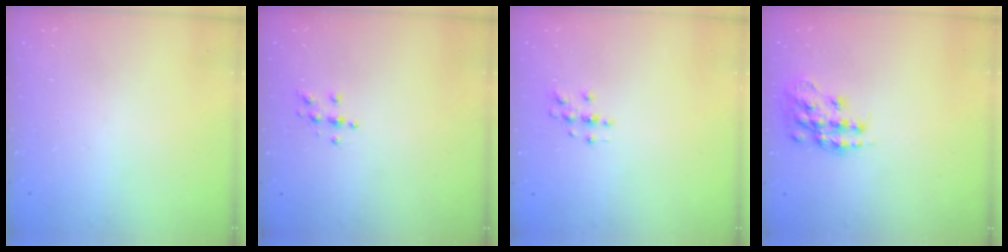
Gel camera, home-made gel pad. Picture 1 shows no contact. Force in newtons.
{"total": 3.9, "press": 3.9, "slide": 0.6}
{"total": 2.9, "press": 2.9, "slide": 0.3}
{"total": 14.6, "press": 14.6, "slide": 0.8}